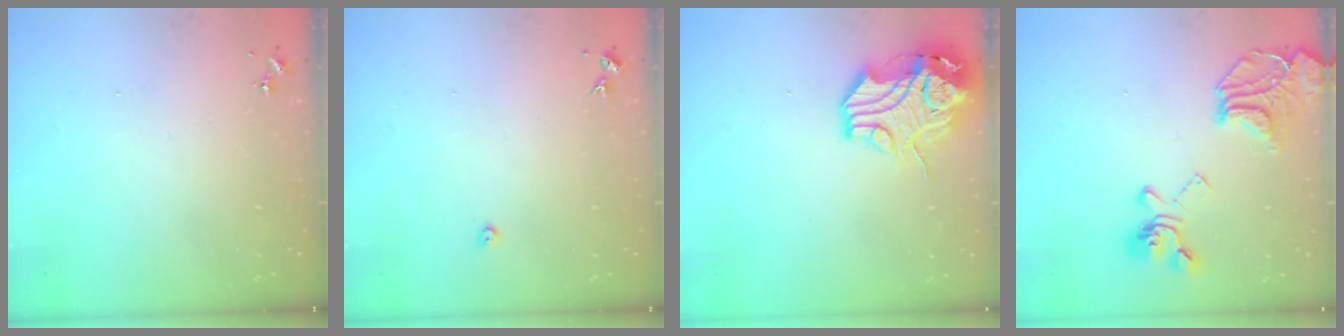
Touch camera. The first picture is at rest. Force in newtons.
{"total": 2.2, "press": 2.2, "slide": 0.3}
{"total": 15.4, "press": 15.3, "slide": 2.0}
{"total": 19.9, "press": 19.8, "slide": 2.0}